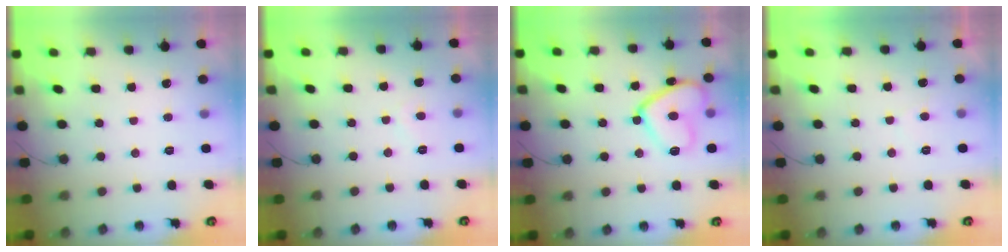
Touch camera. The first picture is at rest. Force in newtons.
{"total": 1.4, "press": 1.3, "slide": 0.5}
{"total": 13.4, "press": 13.3, "slide": 1.2}
{"total": 1.0, "press": 0.8, "slide": 0.6}